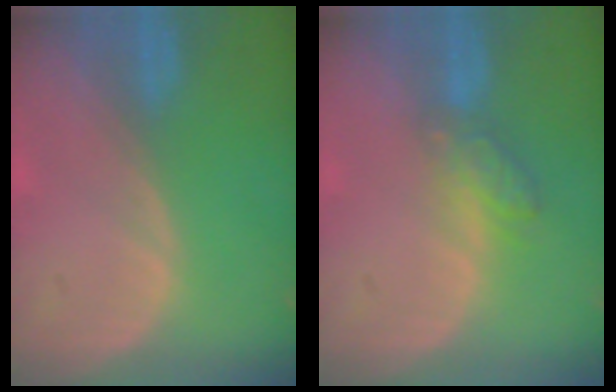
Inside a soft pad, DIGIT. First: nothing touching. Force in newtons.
{"total": 4.4, "press": 4.1, "slide": 1.6}